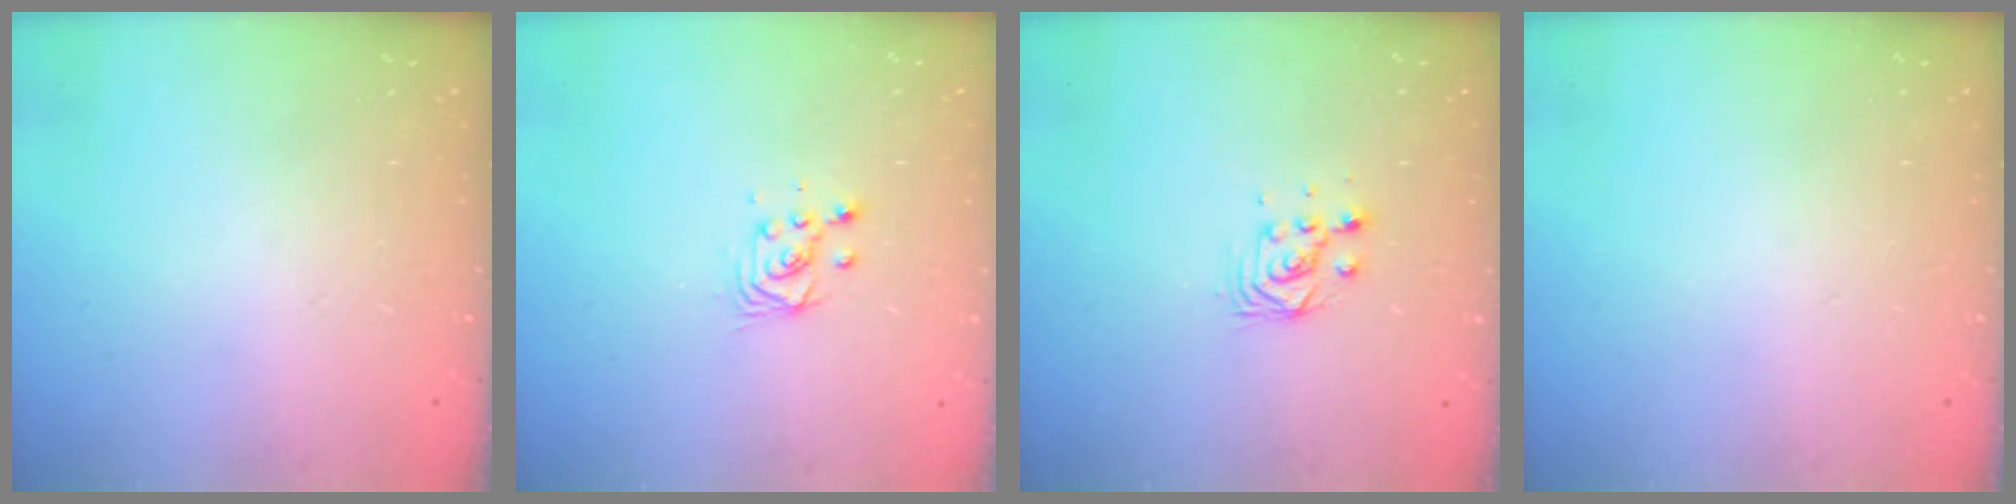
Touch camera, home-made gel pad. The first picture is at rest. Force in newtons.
{"total": 3.4, "press": 3.4, "slide": 0.2}
{"total": 3.8, "press": 3.7, "slide": 0.6}
{"total": 0.0}